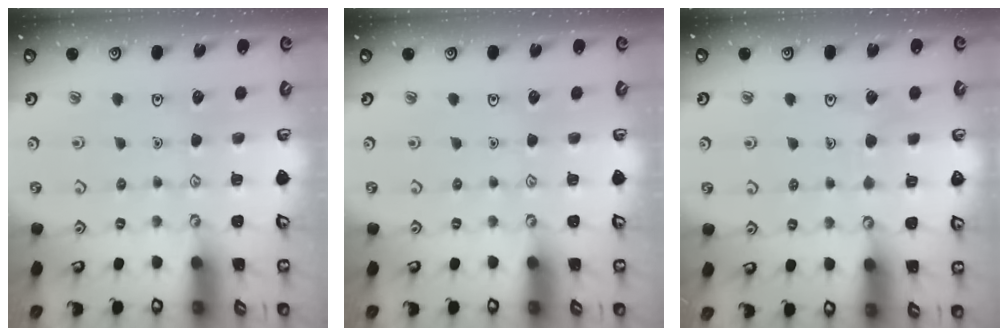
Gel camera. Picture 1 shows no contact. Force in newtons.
{"total": 0.0}
{"total": 2.7, "press": 2.7, "slide": 0.1}